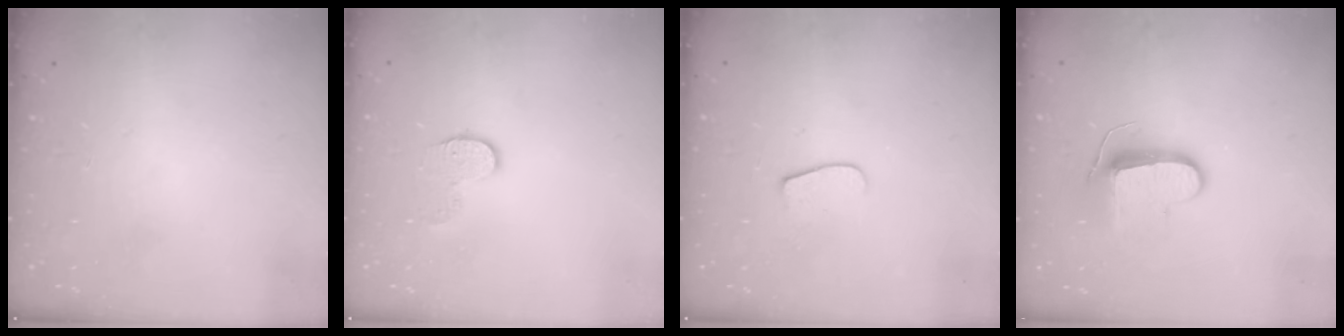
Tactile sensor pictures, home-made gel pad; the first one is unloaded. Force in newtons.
{"total": 8.1, "press": 8.1, "slide": 0.4}
{"total": 5.8, "press": 5.8, "slide": 0.7}
{"total": 9.9, "press": 9.9, "slide": 0.1}